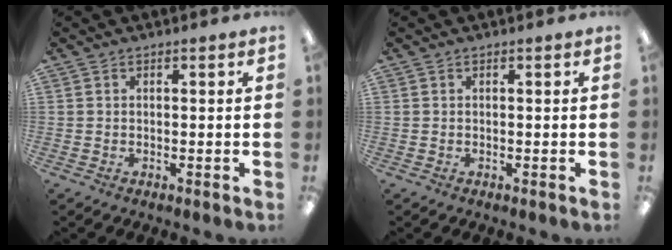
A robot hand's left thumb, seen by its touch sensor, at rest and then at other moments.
{"total": 0.0}